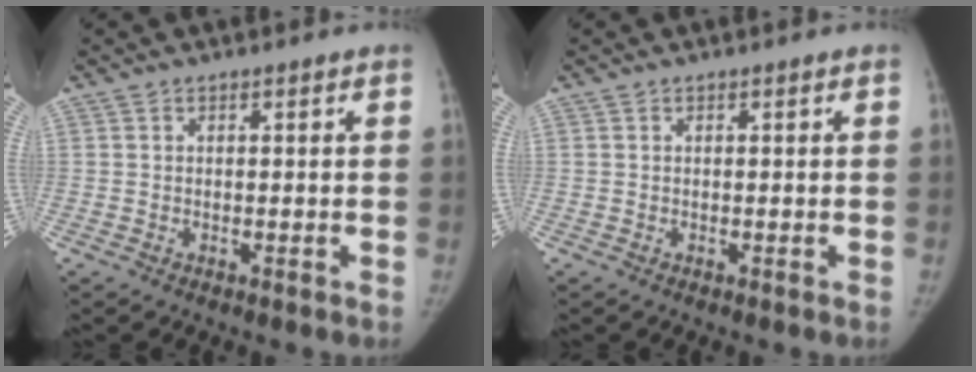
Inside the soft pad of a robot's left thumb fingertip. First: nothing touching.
{"total": 0.0}